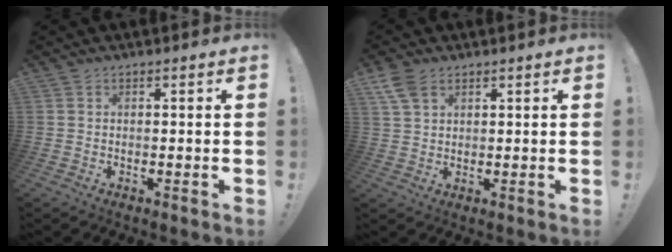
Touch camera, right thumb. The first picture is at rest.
{"total": 5.9, "force": [3.3, 3.5, 3.5], "torque": [-0.062, -0.006, 0.066]}